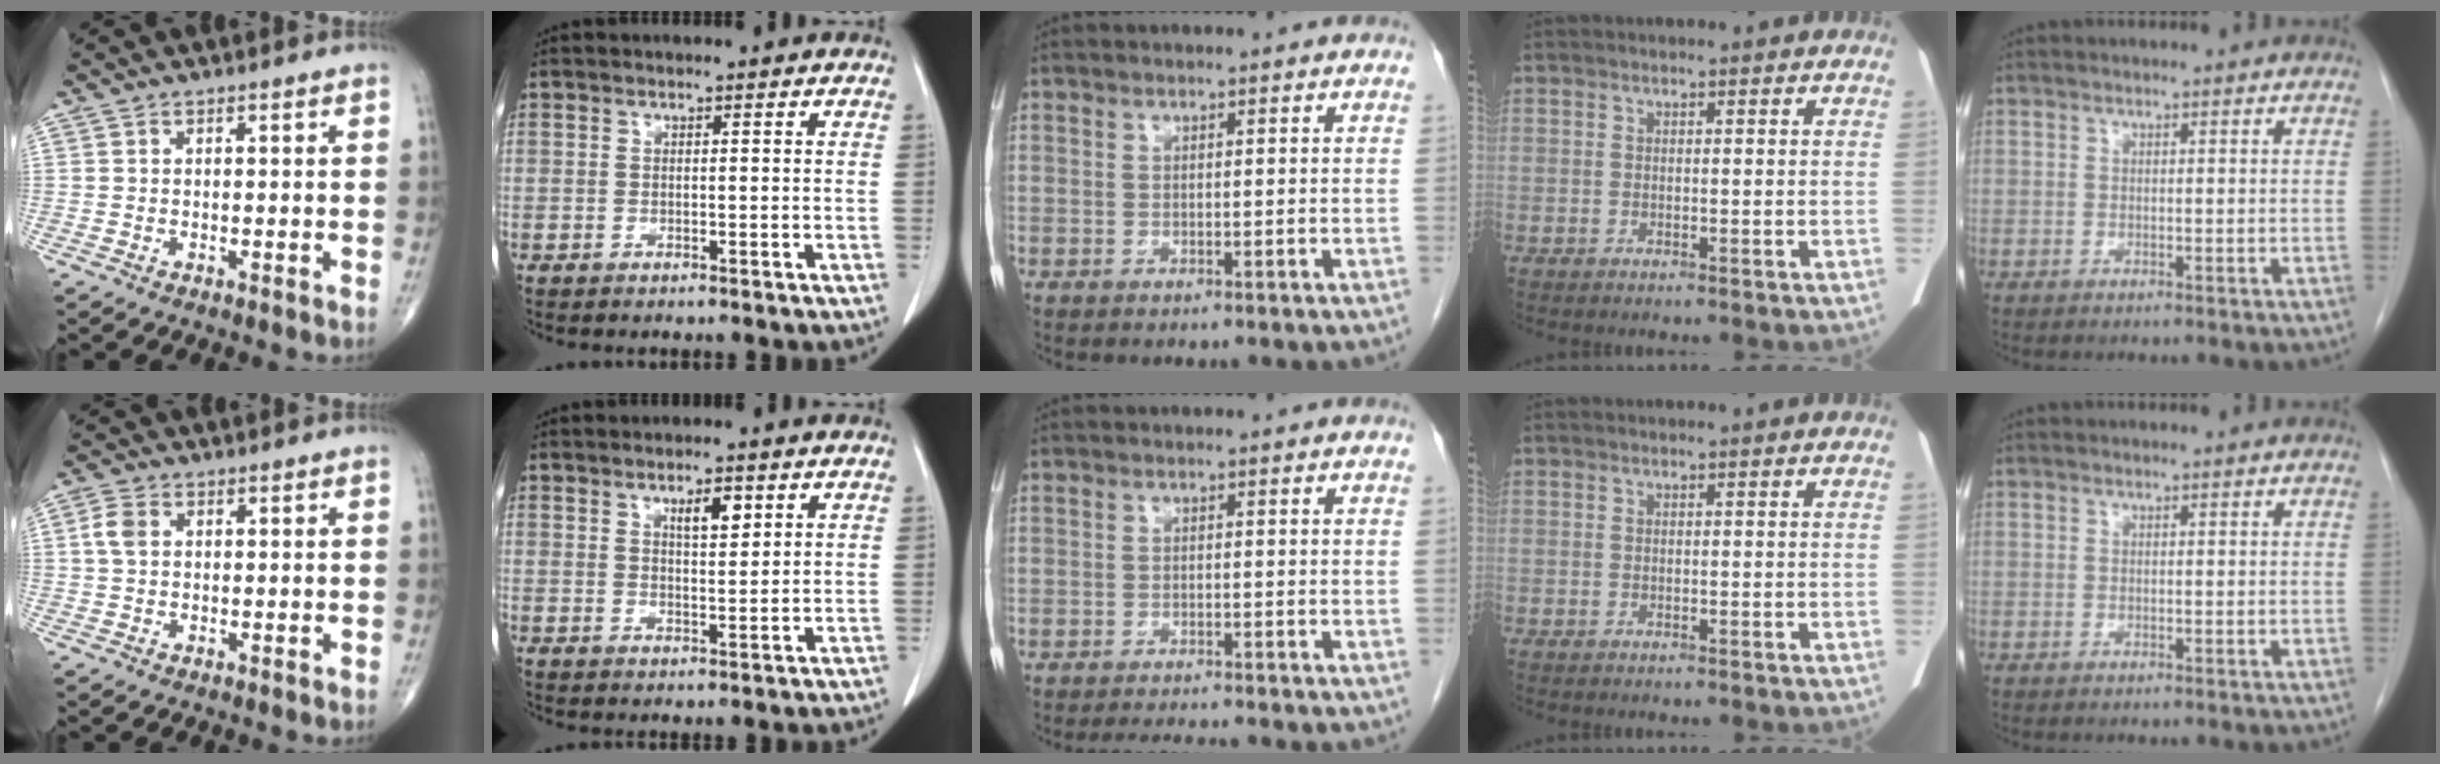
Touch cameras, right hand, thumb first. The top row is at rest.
{"thumb": {"total": 3.5, "force": [0.7, 2.5, 2.4], "torque": [-0.055, 0.007, 0.011]}, "index": {"total": 3.7, "force": [1.9, 1.1, 3.0], "torque": [-0.050, -0.002, 0.032]}, "middle": {"total": 3.9, "force": [-3.7, -0.3, 1.2], "torque": [-0.022, -0.015, -0.057]}}